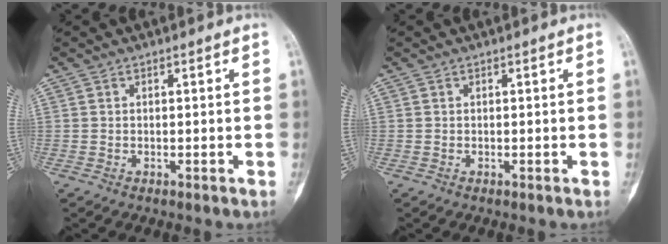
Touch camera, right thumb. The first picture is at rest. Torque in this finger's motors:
{"motor_torque": [0.00, 0.00, 0.03, -0.03, 0.00]}